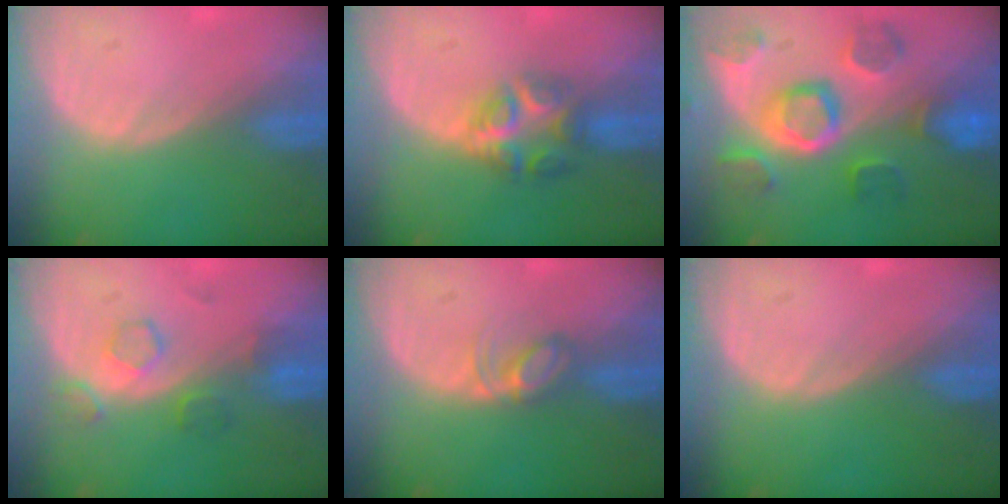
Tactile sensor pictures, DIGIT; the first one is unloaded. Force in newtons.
{"total": 5.7, "press": 5.7, "slide": 0.2}
{"total": 10.7, "press": 9.7, "slide": 4.4}
{"total": 4.2, "press": 4.2, "slide": 0.5}
{"total": 3.3, "press": 3.3, "slide": 0.2}
{"total": 0.0}